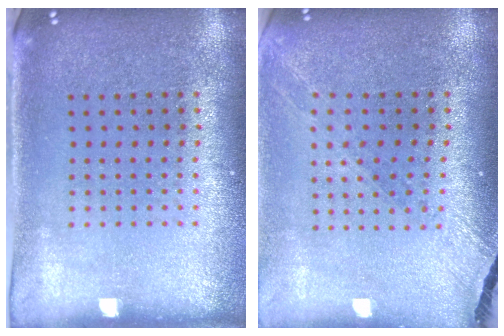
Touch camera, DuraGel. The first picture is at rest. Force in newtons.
{"total": 1.4, "press": 1.3, "slide": 0.2}